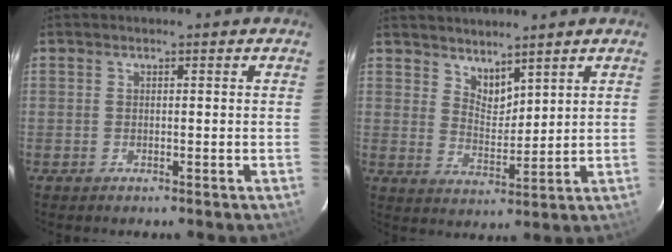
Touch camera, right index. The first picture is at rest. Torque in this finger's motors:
{"motor_torque": [-0.08, 0.14, 0.00, 0.00]}